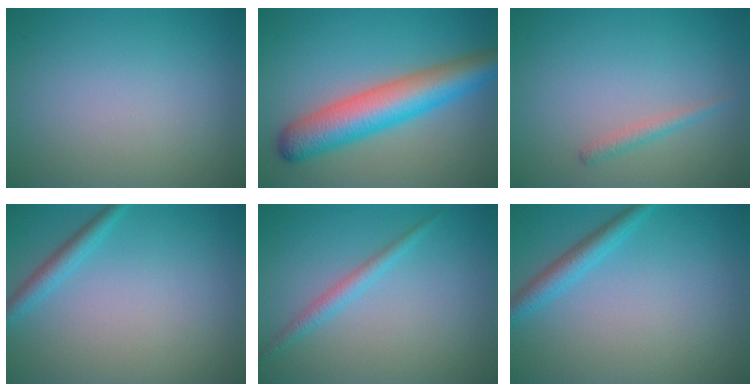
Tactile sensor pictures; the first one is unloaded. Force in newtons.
{"total": 7.6, "press": 7.6, "slide": 0.2}
{"total": 1.1, "press": 1.1, "slide": 0.0}
{"total": 1.8, "press": 1.8, "slide": 0.0}
{"total": 1.6, "press": 1.6, "slide": 0.1}
{"total": 2.2, "press": 2.2, "slide": 0.2}